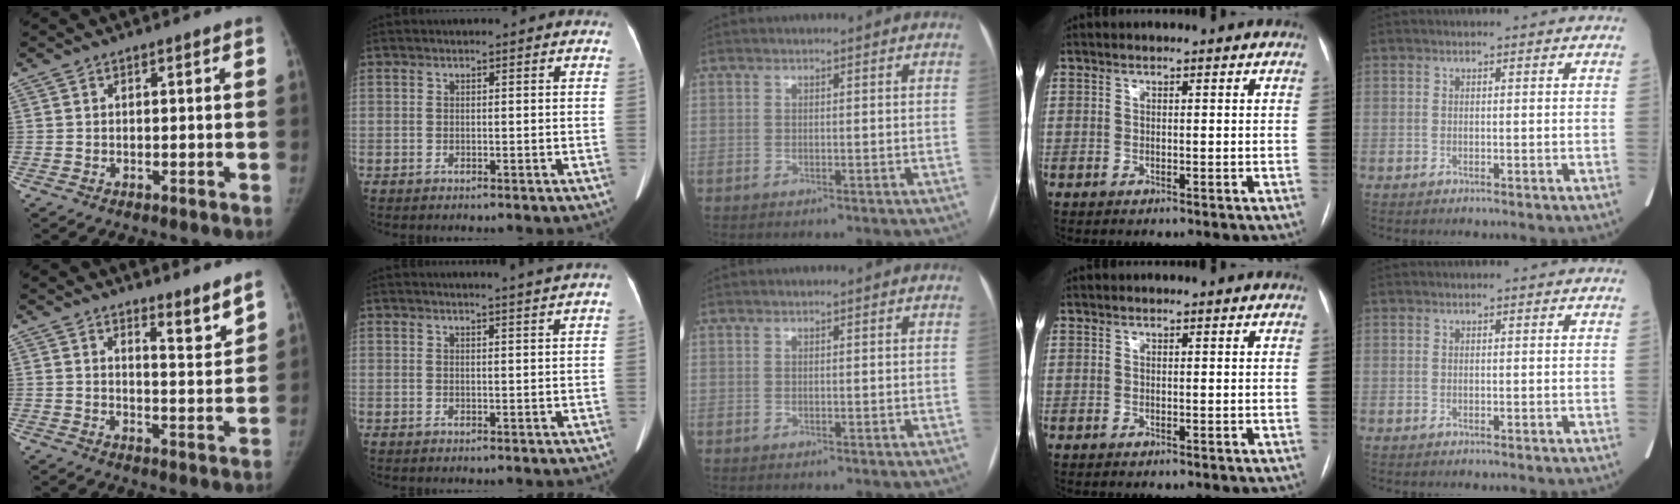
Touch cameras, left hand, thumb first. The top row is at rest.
{"thumb": {"total": 5.2, "force": [4.4, 0.7, 2.7], "torque": [-0.027, -0.045, 0.065]}, "index": {"total": 3.5, "force": [3.1, -1.1, 1.2], "torque": [-0.016, -0.004, 0.034]}}